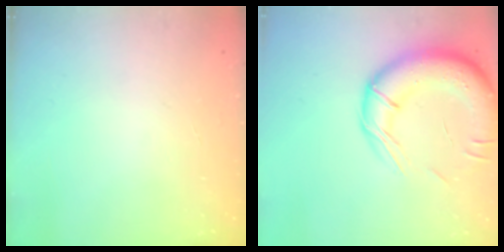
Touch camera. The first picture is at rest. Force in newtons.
{"total": 19.8, "press": 19.2, "slide": 4.8}